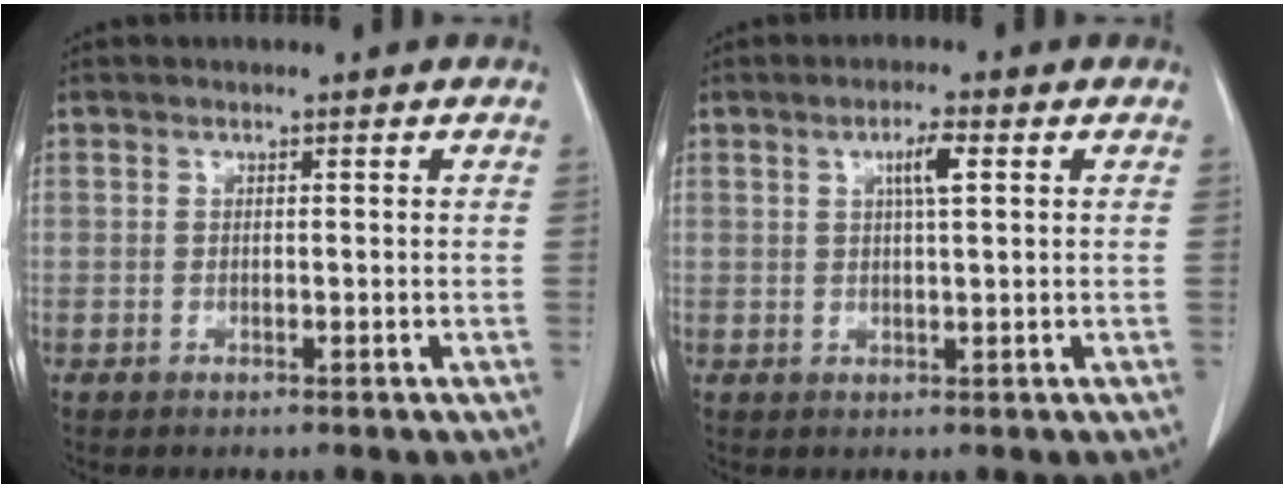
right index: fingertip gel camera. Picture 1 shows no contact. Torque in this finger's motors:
{"motor_torque": [0.39, 0.21, 0.05, 0.04]}